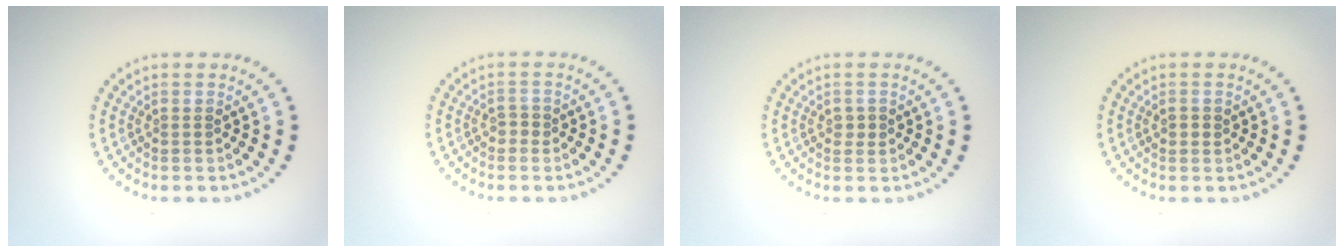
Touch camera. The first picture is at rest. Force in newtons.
{"total": 1.0, "press": 0.9, "slide": 0.4}
{"total": 0.9, "press": 0.9, "slide": 0.1}
{"total": 0.8, "press": 0.8, "slide": 0.3}